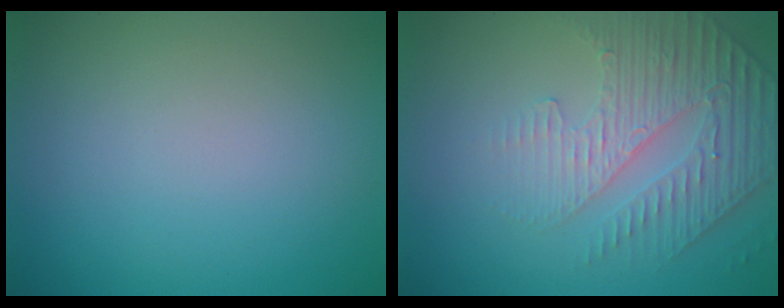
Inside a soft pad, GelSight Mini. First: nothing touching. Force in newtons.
{"total": 4.7, "press": 3.3, "slide": 3.4}